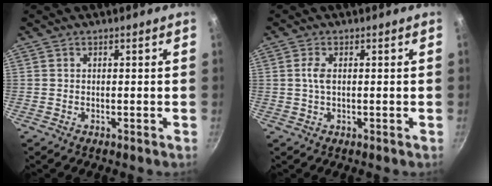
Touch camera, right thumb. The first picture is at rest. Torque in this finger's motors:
{"motor_torque": [-0.06, -0.17, 0.47, -0.07, 0.03]}